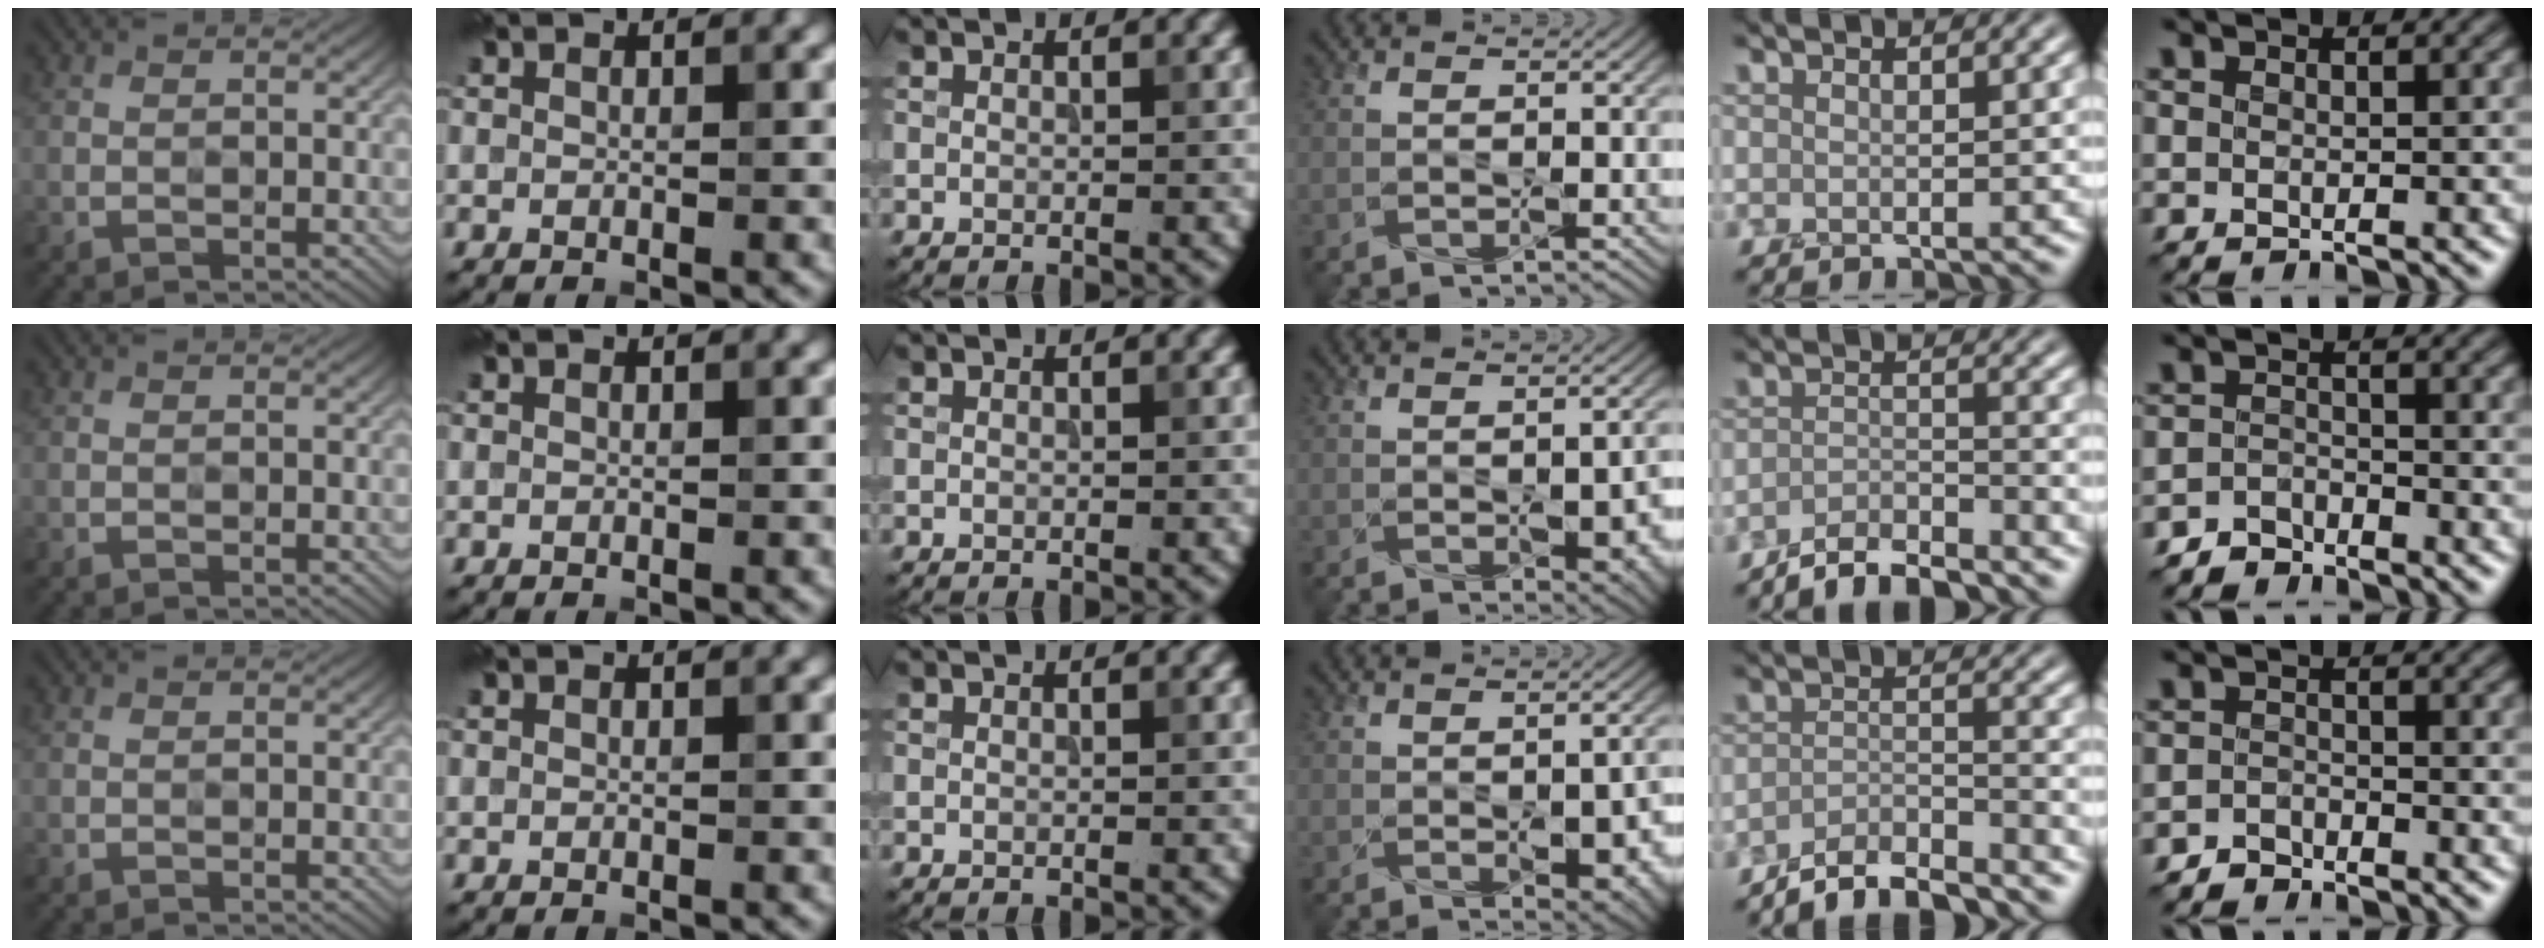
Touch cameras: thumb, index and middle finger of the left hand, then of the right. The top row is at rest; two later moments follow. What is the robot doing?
{"motion": "wipe", "object": "whiteboard"}